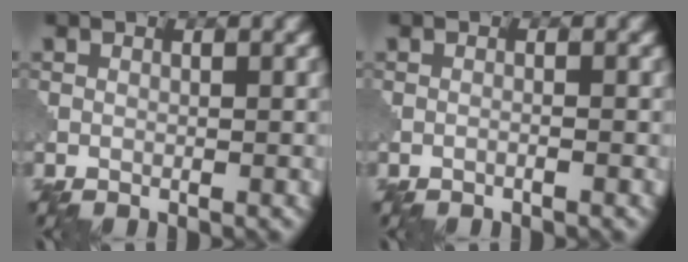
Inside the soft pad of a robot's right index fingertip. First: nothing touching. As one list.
[{"total": 0.6, "force": [-0.3, 0.1, 0.4], "torque": [-0.010, 0.001, -0.014]}]